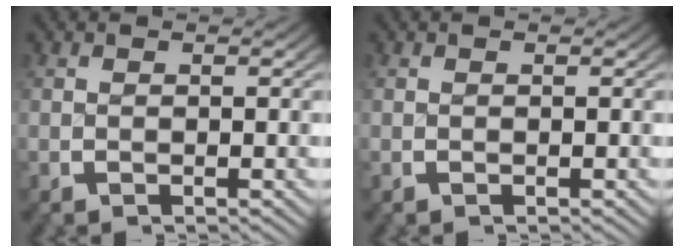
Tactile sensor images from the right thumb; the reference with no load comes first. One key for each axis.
{"total": 0.0}